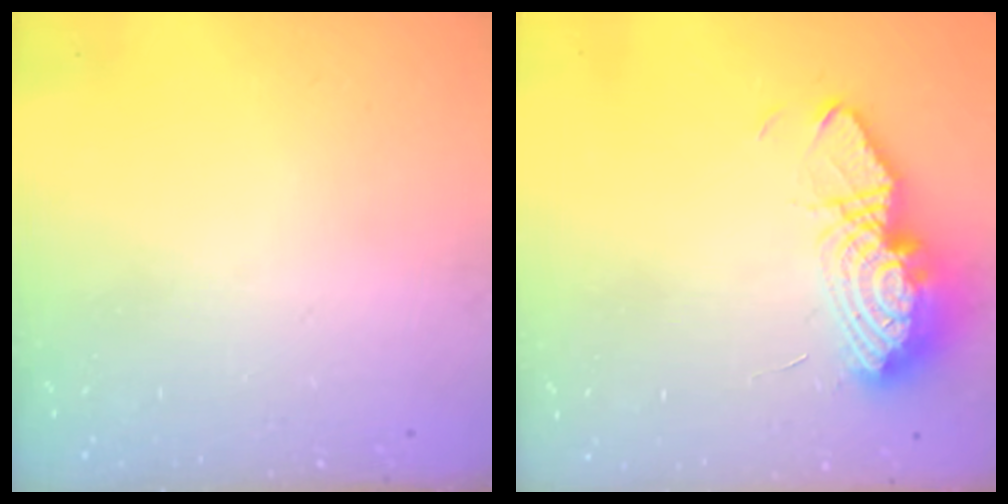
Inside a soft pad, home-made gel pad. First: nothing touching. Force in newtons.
{"total": 12.7, "press": 12.7, "slide": 1.3}